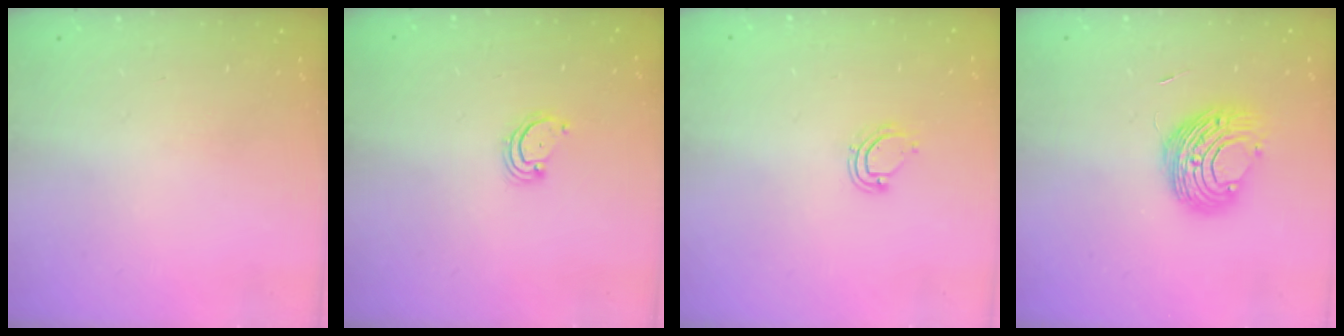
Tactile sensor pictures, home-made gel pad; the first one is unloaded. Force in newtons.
{"total": 2.3, "press": 2.2, "slide": 0.2}
{"total": 5.2, "press": 5.2, "slide": 0.4}
{"total": 10.0, "press": 10.0, "slide": 0.5}